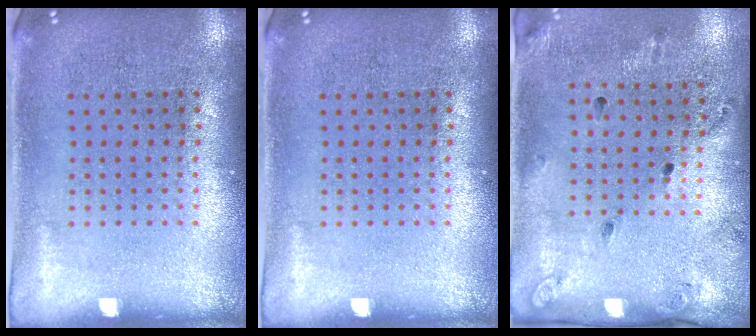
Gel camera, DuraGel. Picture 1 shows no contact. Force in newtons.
{"total": 0.0}
{"total": 1.8, "press": 1.2, "slide": 1.4}